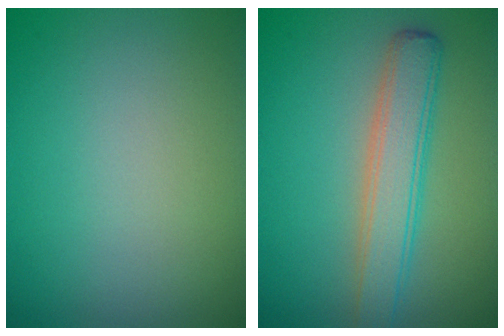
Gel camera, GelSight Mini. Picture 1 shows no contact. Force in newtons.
{"total": 4.2, "press": 4.2, "slide": 0.1}